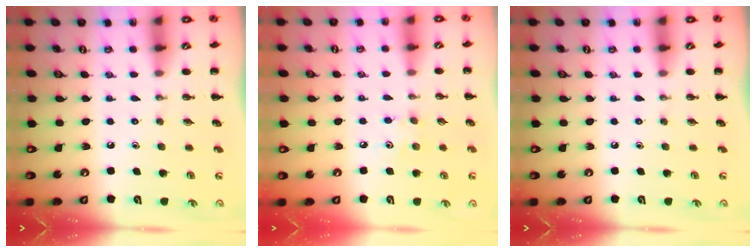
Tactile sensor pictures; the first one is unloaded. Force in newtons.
{"total": 4.1, "press": 4.0, "slide": 1.0}
{"total": 0.0}